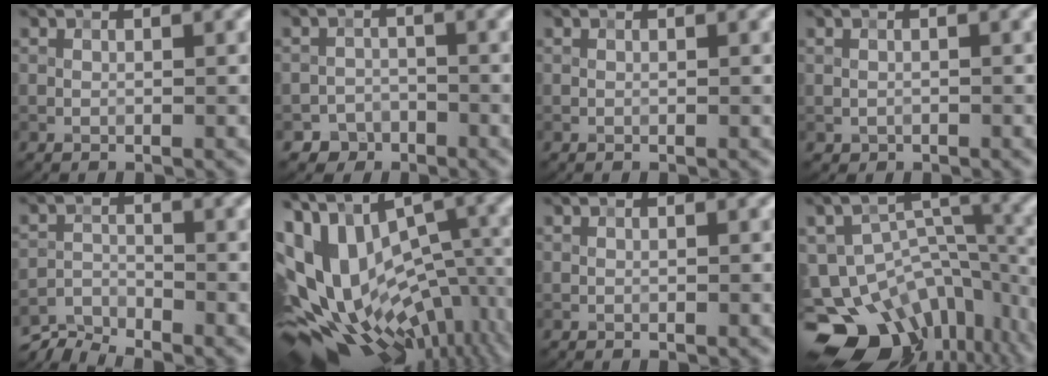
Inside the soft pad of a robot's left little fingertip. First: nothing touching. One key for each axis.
{"total": 2.8, "fx": -2.0, "fy": 1.9, "fz": 0.0, "tx": 0.017, "ty": 0.002, "tz": -0.035}
{"total": 0.0}
{"total": 0.5, "fx": -0.2, "fy": 0.5, "fz": 0.2, "tx": -0.003, "ty": -0.004, "tz": -0.003}
{"total": 4.6, "fx": -4.3, "fy": 1.0, "fz": 1.2, "tx": -0.020, "ty": -0.011, "tz": -0.087}
{"total": 17.7, "fx": -1.0, "fy": 9.9, "fz": 14.7, "tx": -0.230, "ty": -0.004, "tz": 0.019}
{"total": 0.0}
{"total": 15.6, "fx": -10.0, "fy": 10.1, "fz": 6.4, "tx": -0.125, "ty": -0.008, "tz": -0.129}